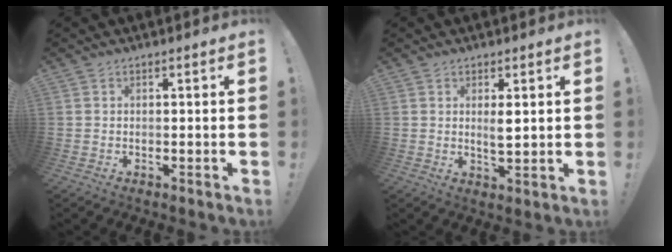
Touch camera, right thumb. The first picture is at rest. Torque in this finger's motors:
{"motor_torque": [-0.14, 0.48, 0.05, -0.05, 0.07]}